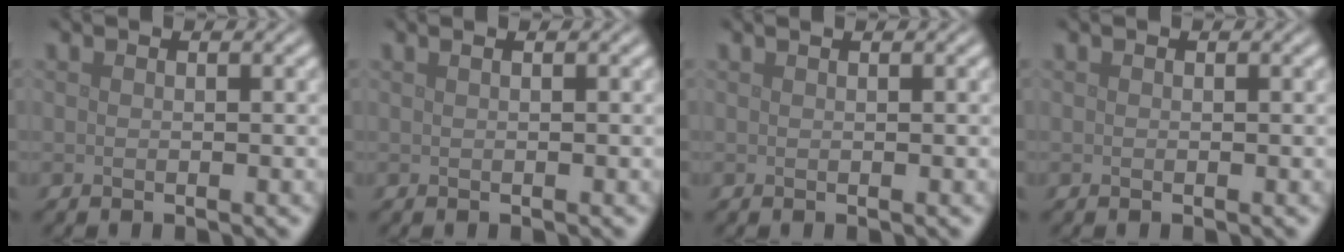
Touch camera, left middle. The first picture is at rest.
{"total": 1.2, "force": [0.6, 0.6, 0.9], "torque": [-0.005, -0.002, -0.001]}
{"total": 0.5, "force": [0.4, 0.1, 0.3], "torque": [-0.004, 0.002, 0.002]}
{"total": 0.0}